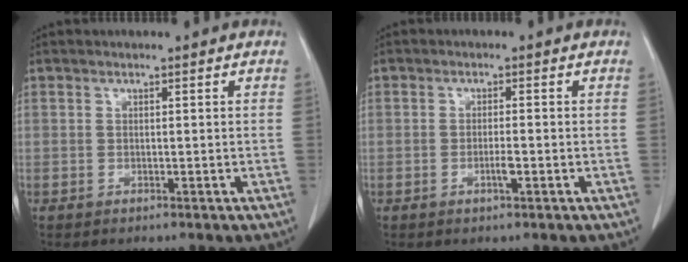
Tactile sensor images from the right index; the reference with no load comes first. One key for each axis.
{"total": 2.3, "fx": -0.9, "fy": 0.5, "fz": 2.1, "tx": -0.041, "ty": 0.000, "tz": -0.014}